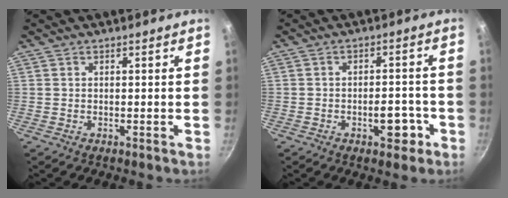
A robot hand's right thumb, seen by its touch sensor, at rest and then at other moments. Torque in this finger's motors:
{"motor_torque": [3.39, 1.63, 1.38, -1.42, 0.37]}